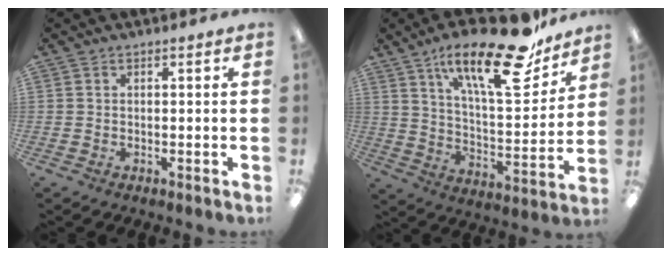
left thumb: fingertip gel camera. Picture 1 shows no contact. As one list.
[{"total": 25.2, "force": [16.6, 8.3, 17.1], "torque": [-0.250, -0.101, 0.269]}]